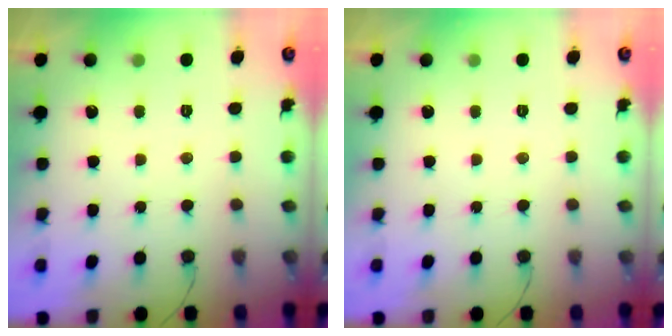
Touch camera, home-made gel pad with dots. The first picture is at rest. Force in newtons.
{"total": 0.0}